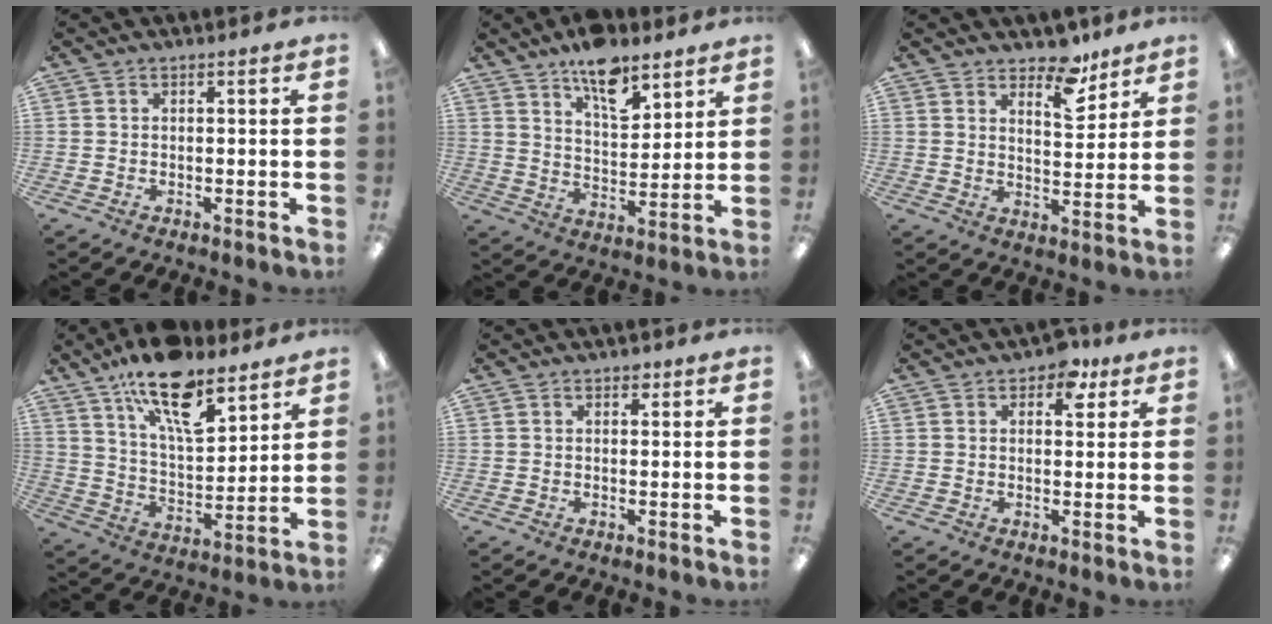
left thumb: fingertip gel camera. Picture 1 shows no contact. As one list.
[{"total": 11.8, "force": [8.4, 5.2, 6.4], "torque": [-0.092, -0.047, 0.146]}, {"total": 8.8, "force": [6.8, 3.9, 3.9], "torque": [-0.035, -0.047, 0.115]}, {"total": 17.5, "force": [11.9, 7.0, 10.8], "torque": [-0.179, -0.059, 0.201]}, {"total": 1.1, "force": [0.7, 0.7, 0.5], "torque": [-0.004, -0.002, 0.012]}, {"total": 4.7, "force": [2.6, 2.8, 2.7], "torque": [-0.021, -0.008, 0.040]}]